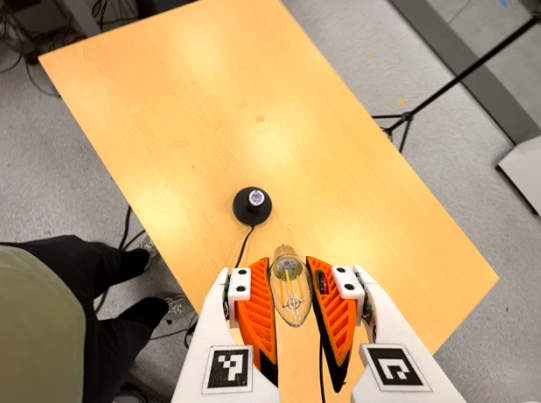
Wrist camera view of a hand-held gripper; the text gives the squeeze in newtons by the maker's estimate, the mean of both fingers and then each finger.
{"total": 19.3, "left": 21.6, "right": 17.0}